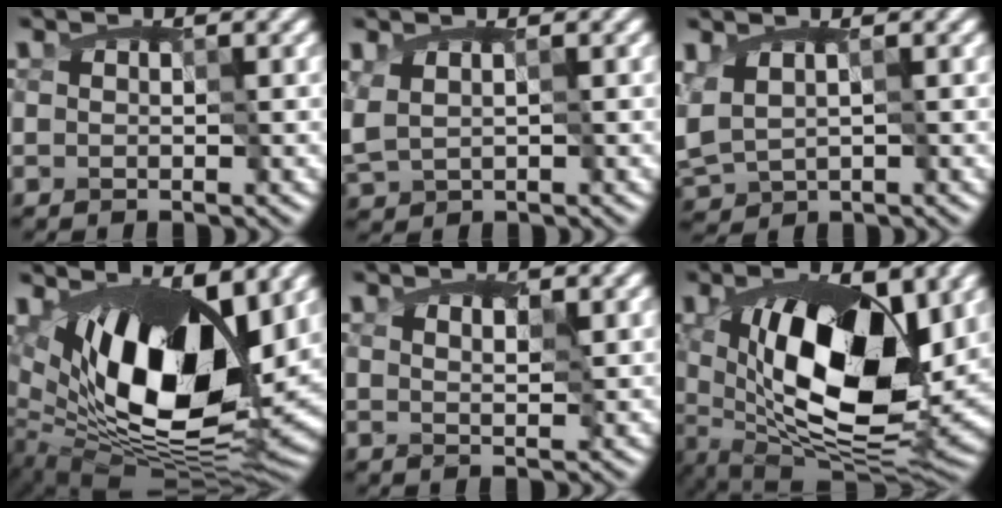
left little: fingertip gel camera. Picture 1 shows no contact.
{"total": 1.9, "force": [0.3, 1.2, 1.5], "torque": [-0.044, -0.003, 0.018]}
{"total": 2.4, "force": [-0.1, 1.4, 2.0], "torque": [-0.059, 0.000, 0.007]}
{"total": 14.6, "force": [3.0, 7.5, 12.2], "torque": [-0.187, -0.013, 0.048]}
{"total": 1.4, "force": [0.5, 0.7, 1.1], "torque": [-0.019, 0.001, 0.008]}
{"total": 13.5, "force": [1.5, 6.9, 11.5], "torque": [-0.195, -0.024, 0.030]}